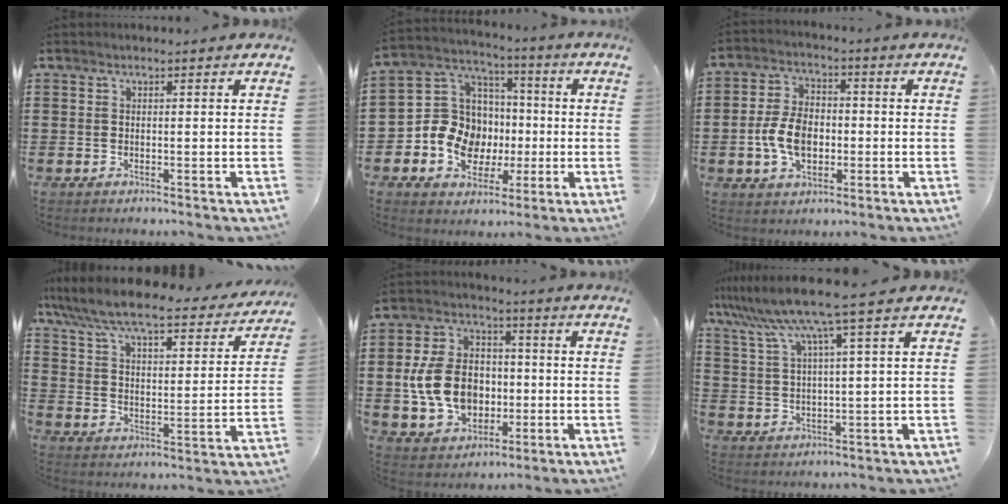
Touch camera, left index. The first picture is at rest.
{"total": 10.7, "force": [-2.1, 9.6, 4.1], "torque": [-0.117, 0.011, -0.035]}
{"total": 7.5, "force": [-1.6, 4.8, 5.5], "torque": [-0.127, 0.005, -0.033]}
{"total": 8.0, "force": [7.1, 0.6, 3.5], "torque": [-0.099, -0.047, 0.118]}
{"total": 11.1, "force": [-1.0, 8.6, 6.9], "torque": [-0.160, 0.018, -0.018]}
{"total": 8.5, "force": [6.1, -0.5, 6.0], "torque": [-0.142, -0.029, 0.100]}